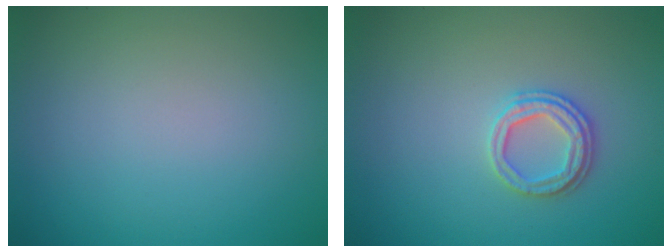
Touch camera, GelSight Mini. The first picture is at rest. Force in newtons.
{"total": 2.6, "press": 2.4, "slide": 0.8}